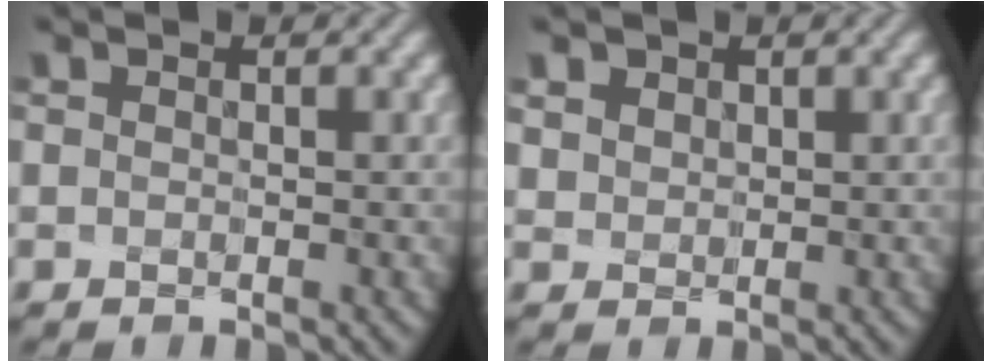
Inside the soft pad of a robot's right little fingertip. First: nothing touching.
{"total": 2.6, "force": [1.3, 2.0, 0.9], "torque": [-0.049, 0.003, 0.031]}